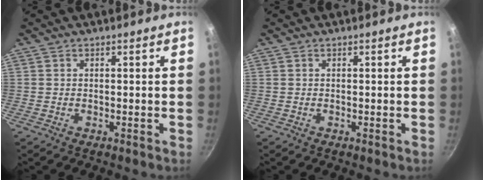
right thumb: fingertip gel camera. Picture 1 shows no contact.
{"total": 0.0}